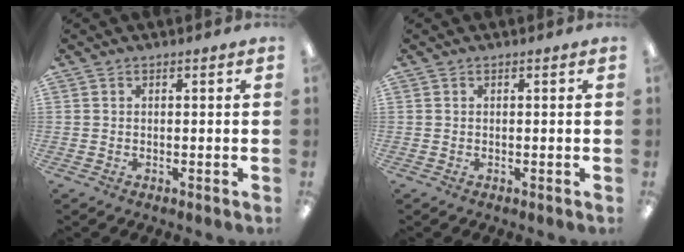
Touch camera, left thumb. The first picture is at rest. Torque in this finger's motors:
{"motor_torque": [-0.09, 0.09, -0.05, 0.05, 0.01]}